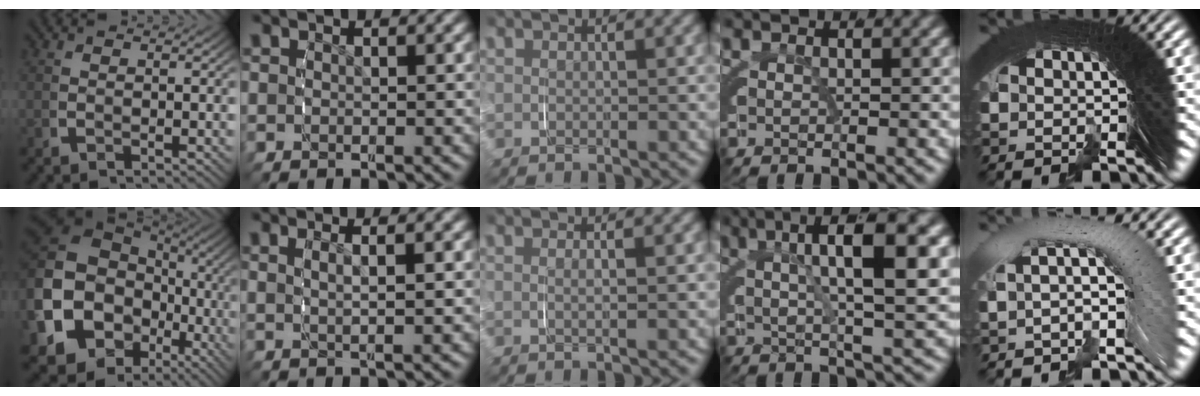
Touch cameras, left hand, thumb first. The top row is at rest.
{"thumb": {"total": 16.1, "force": [-2.4, 12.2, 10.1], "torque": [-0.208, -0.066, -0.016]}, "index": {"total": 1.6, "force": [0.6, -0.4, 1.4], "torque": [-0.023, -0.001, 0.017]}, "middle": {"total": 0.8, "force": [0.2, -0.8, 0.0], "torque": [0.003, 0.002, 0.005]}, "ring": {"total": 6.9, "force": [2.5, 1.2, 6.3], "torque": [-0.092, 0.016, 0.037]}, "little": {"total": 27.4, "force": [1.6, -14.0, -23.5], "torque": [0.364, 0.086, -0.003]}}